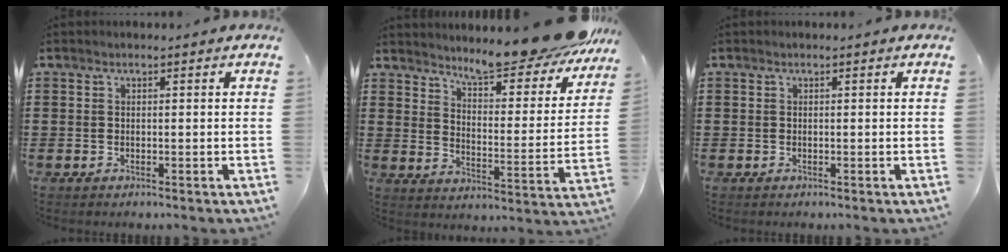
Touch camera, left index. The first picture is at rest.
{"total": 10.1, "force": [9.5, 0.1, 3.6], "torque": [-0.075, -0.074, 0.156]}
{"total": 0.0}